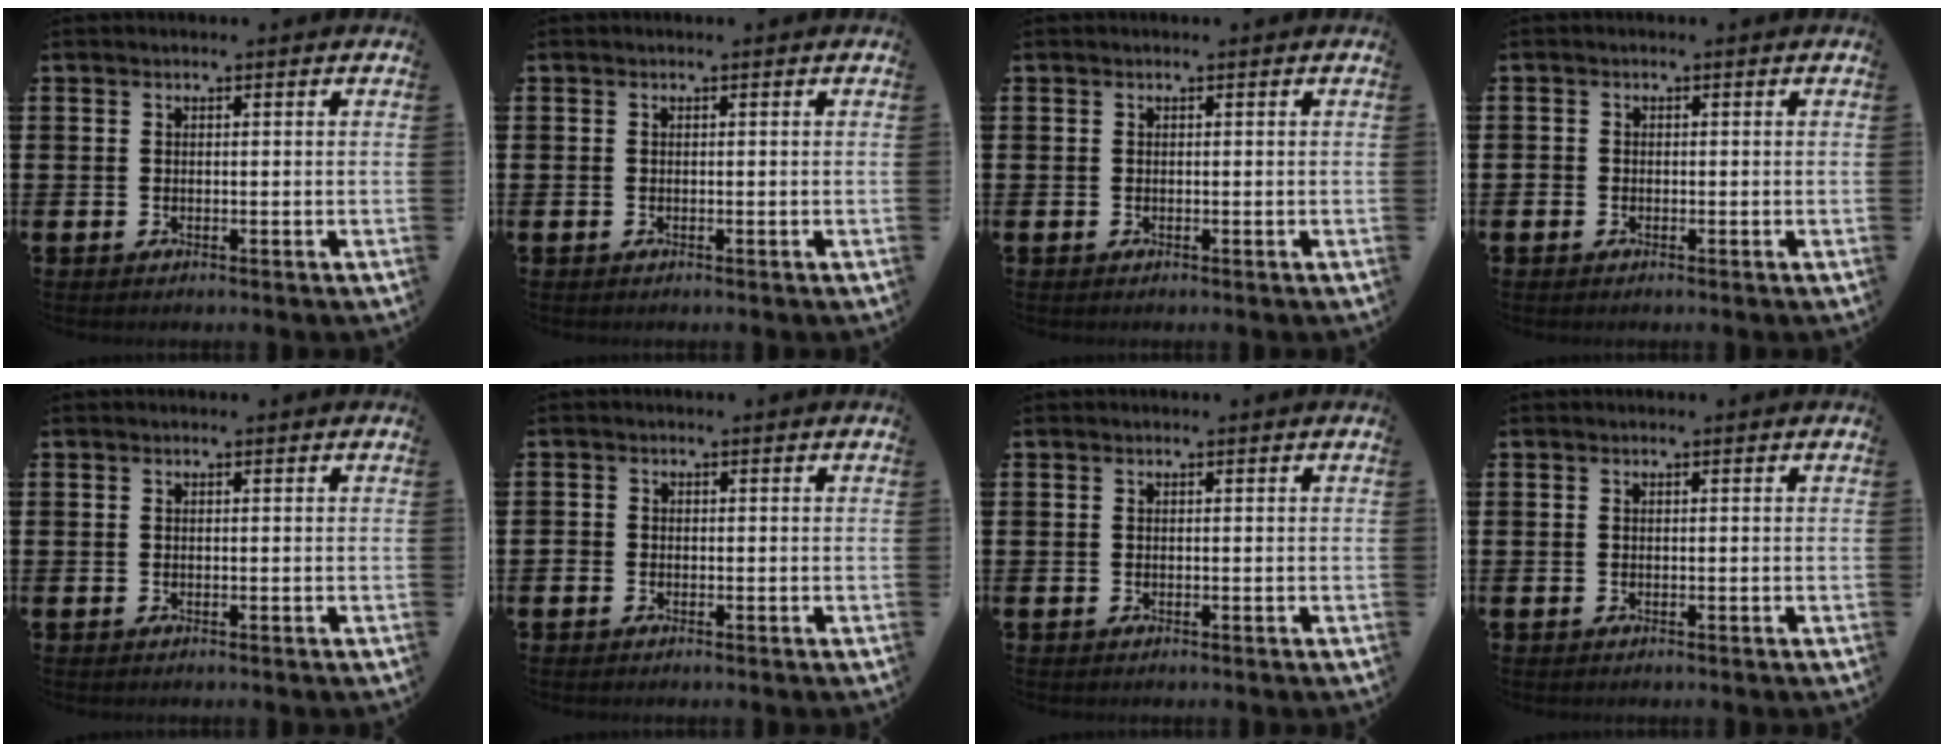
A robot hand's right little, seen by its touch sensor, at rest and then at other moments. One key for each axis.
{"total": 0.0}
{"total": 0.0}
{"total": 0.6, "fx": -0.4, "fy": 0.5, "fz": 0.1, "tx": -0.003, "ty": 0.004, "tz": -0.009}
{"total": 0.0}
{"total": 0.9, "fx": -0.5, "fy": 0.7, "fz": 0.2, "tx": 0.004, "ty": 0.000, "tz": -0.013}
{"total": 0.0}
{"total": 0.0}